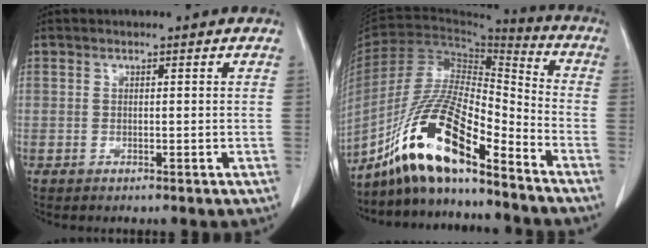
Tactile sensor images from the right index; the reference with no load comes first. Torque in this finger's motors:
{"motor_torque": [1.53, -0.61, 0.73, 0.21]}